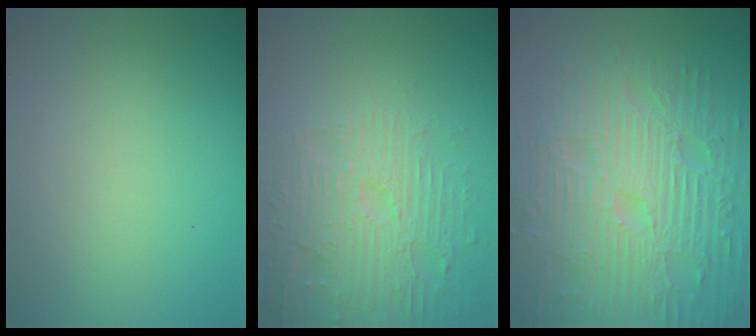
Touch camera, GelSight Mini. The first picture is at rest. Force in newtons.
{"total": 4.8, "press": 4.1, "slide": 2.6}
{"total": 9.6, "press": 7.0, "slide": 6.6}